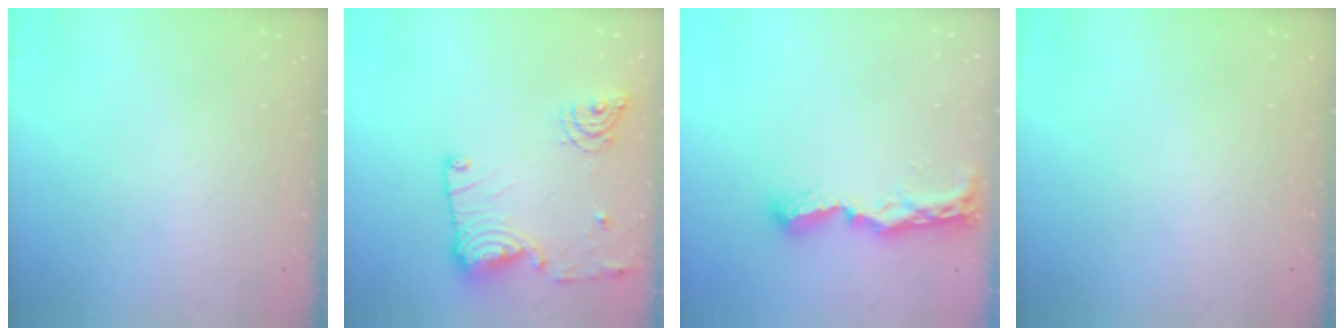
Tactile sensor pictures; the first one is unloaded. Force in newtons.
{"total": 15.8, "press": 15.7, "slide": 0.9}
{"total": 8.8, "press": 8.8, "slide": 0.3}
{"total": 0.0}